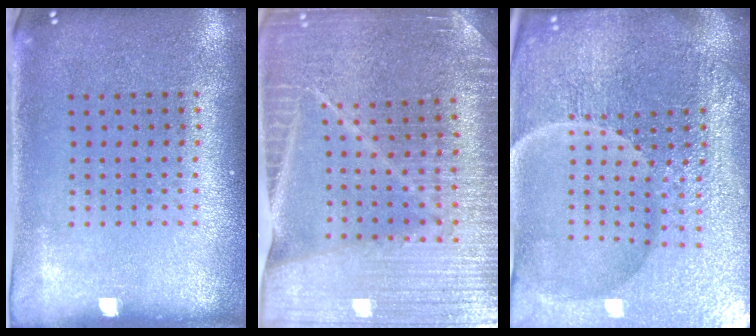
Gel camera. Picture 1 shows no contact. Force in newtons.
{"total": 3.6, "press": 3.5, "slide": 0.7}
{"total": 5.7, "press": 5.3, "slide": 2.0}